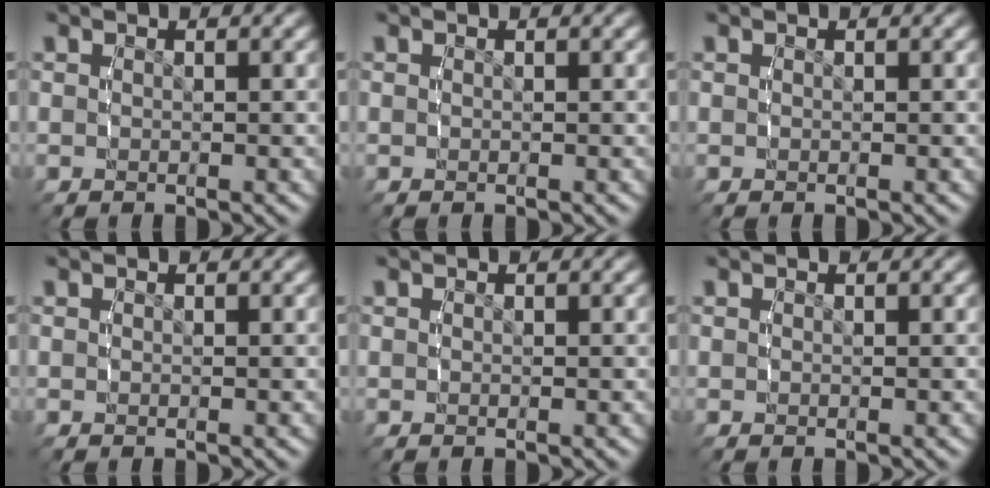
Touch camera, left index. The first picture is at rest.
{"total": 0.0}
{"total": 0.0}
{"total": 0.0}
{"total": 0.0}
{"total": 0.0}